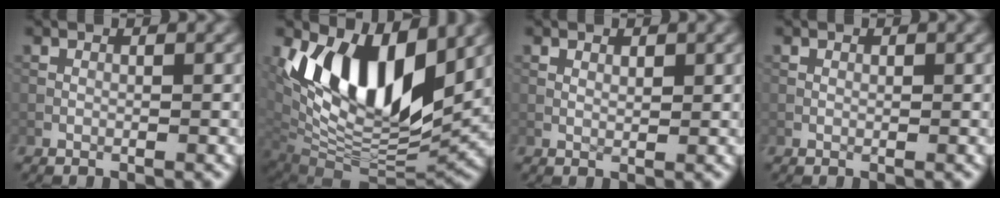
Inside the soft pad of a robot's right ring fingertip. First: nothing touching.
{"total": 13.4, "force": [4.1, 6.8, 10.8], "torque": [-0.199, -0.012, 0.075]}
{"total": 0.7, "force": [0.4, 0.5, 0.4], "torque": [-0.011, -0.002, 0.013]}
{"total": 0.0}